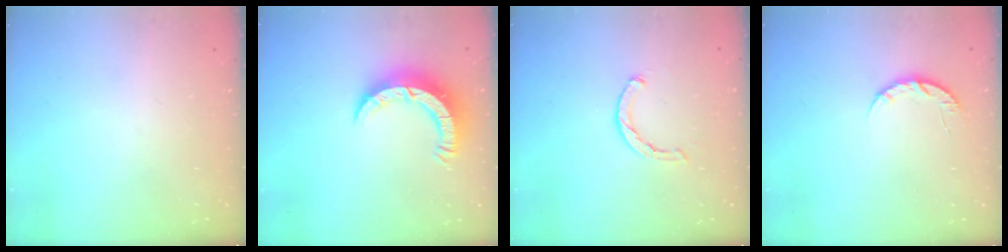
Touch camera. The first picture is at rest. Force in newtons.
{"total": 7.8, "press": 7.8, "slide": 0.8}
{"total": 1.4, "press": 1.3, "slide": 0.3}
{"total": 6.1, "press": 6.1, "slide": 0.7}